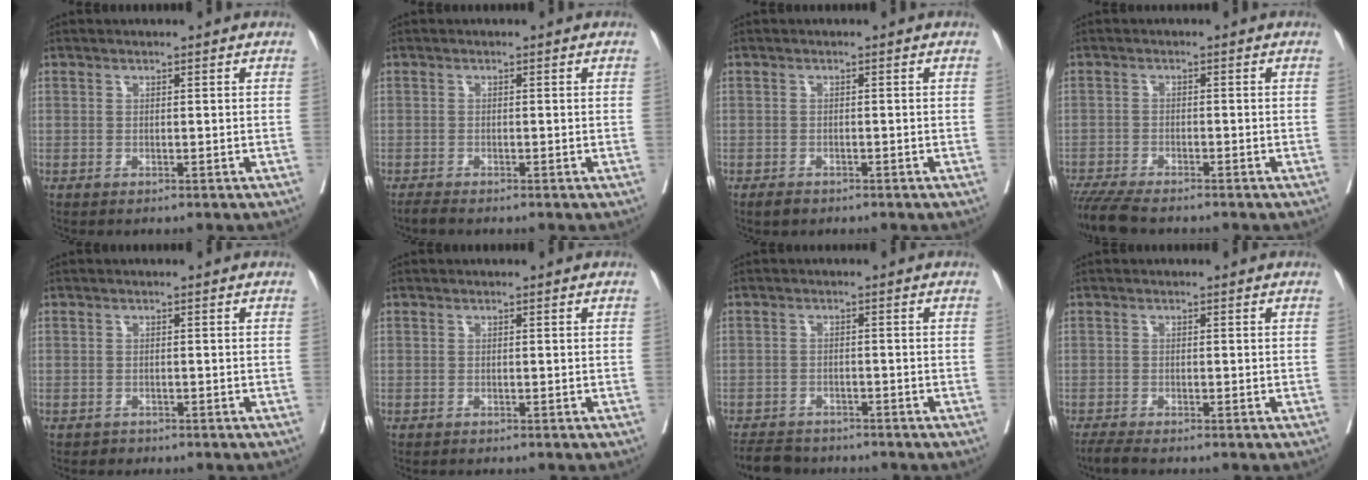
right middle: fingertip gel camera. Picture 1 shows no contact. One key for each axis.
{"total": 1.1, "fx": -1.0, "fy": -0.1, "fz": 0.4, "tx": -0.014, "ty": -0.005, "tz": -0.021}
{"total": 1.6, "fx": -1.3, "fy": 0.9, "fz": 0.6, "tx": -0.013, "ty": 0.000, "tz": -0.017}
{"total": 6.5, "fx": -5.7, "fy": 0.8, "fz": 3.0, "tx": -0.051, "ty": -0.018, "tz": -0.101}
{"total": 0.9, "fx": -0.7, "fy": 0.5, "fz": -0.1, "tx": -0.003, "ty": 0.002, "tz": -0.014}
{"total": 0.0}
{"total": 5.4, "fx": -5.1, "fy": 1.8, "fz": 0.7, "tx": -0.010, "ty": -0.010, "tz": -0.082}
{"total": 1.9, "fx": -1.7, "fy": -0.2, "fz": 0.8, "tx": -0.021, "ty": -0.008, "tz": -0.035}